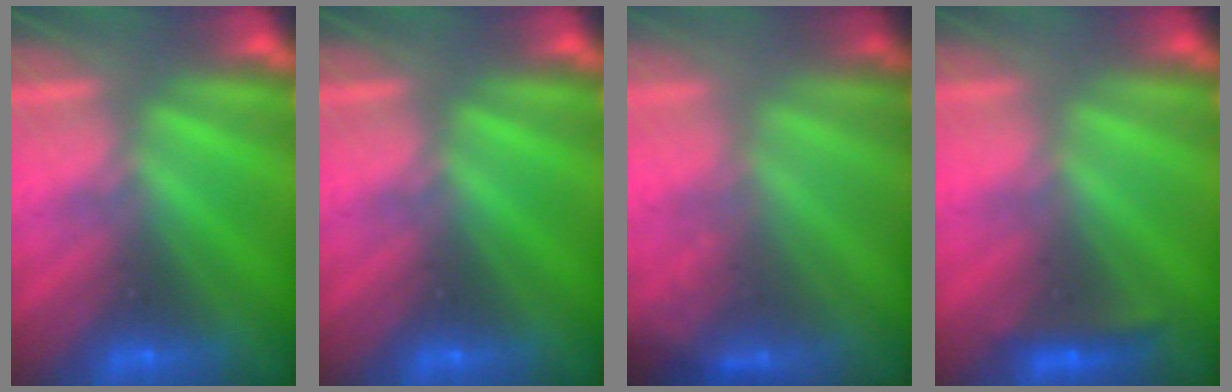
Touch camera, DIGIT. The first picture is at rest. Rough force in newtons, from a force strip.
{"total": 0.0}
{"total": 1.8}
{"total": 4.6}